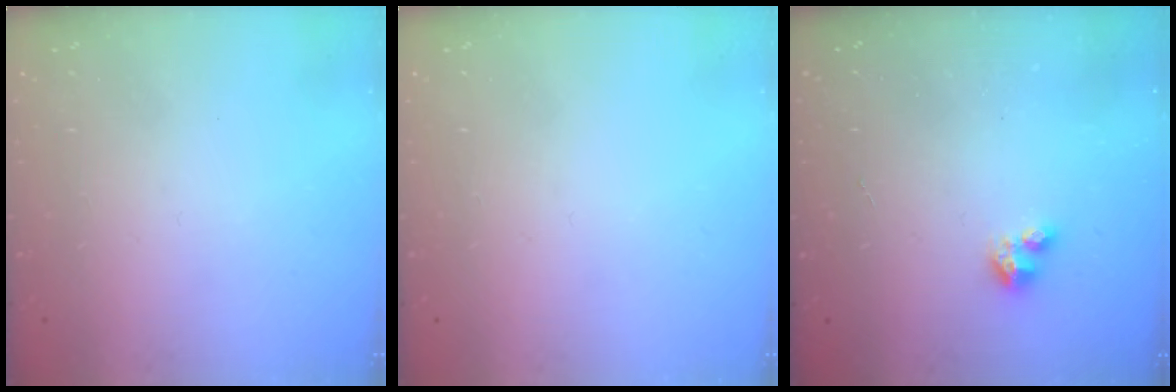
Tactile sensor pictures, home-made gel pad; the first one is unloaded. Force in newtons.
{"total": 0.0}
{"total": 2.9, "press": 2.9, "slide": 0.2}